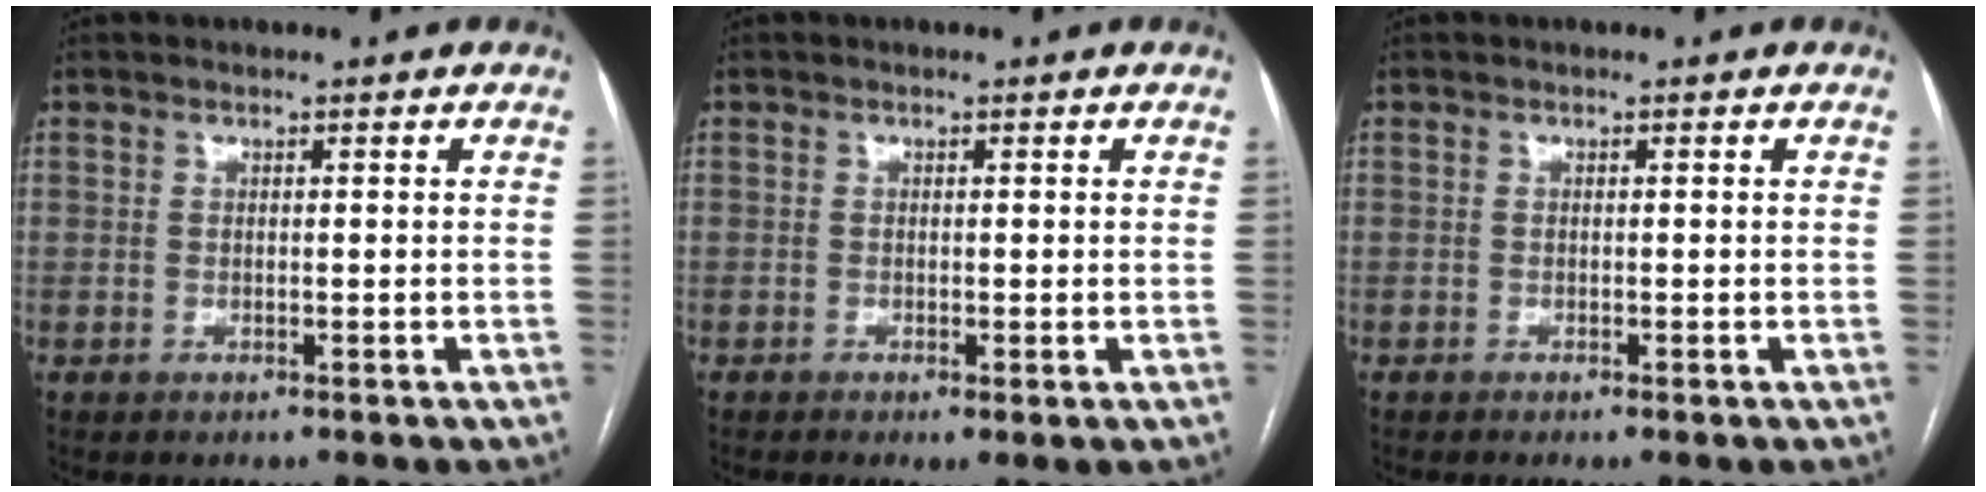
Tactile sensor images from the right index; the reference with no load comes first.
{"total": 1.8, "force": [-0.5, 0.4, 1.7], "torque": [-0.028, -0.006, -0.006]}
{"total": 0.5, "force": [-0.3, 0.0, 0.4], "torque": [-0.009, 0.000, -0.006]}